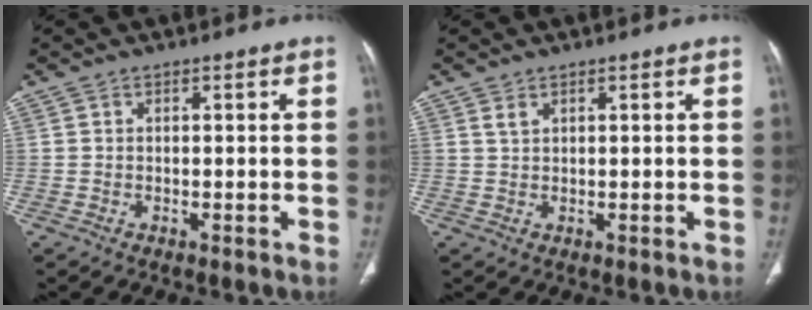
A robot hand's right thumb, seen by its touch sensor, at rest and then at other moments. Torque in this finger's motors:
{"motor_torque": [0.71, 3.48, 0.32, 0.16, 0.27]}